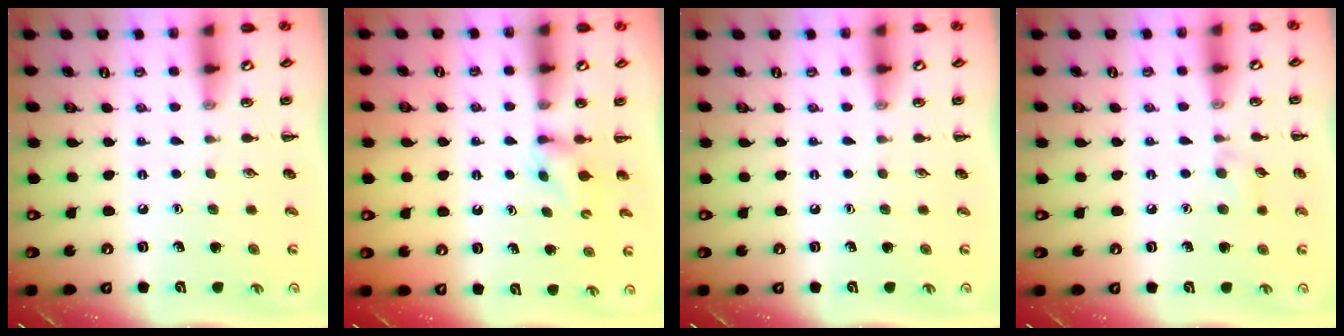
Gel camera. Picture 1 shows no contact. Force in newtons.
{"total": 2.8, "press": 2.5, "slide": 1.3}
{"total": 0.0}
{"total": 5.1, "press": 4.7, "slide": 1.7}